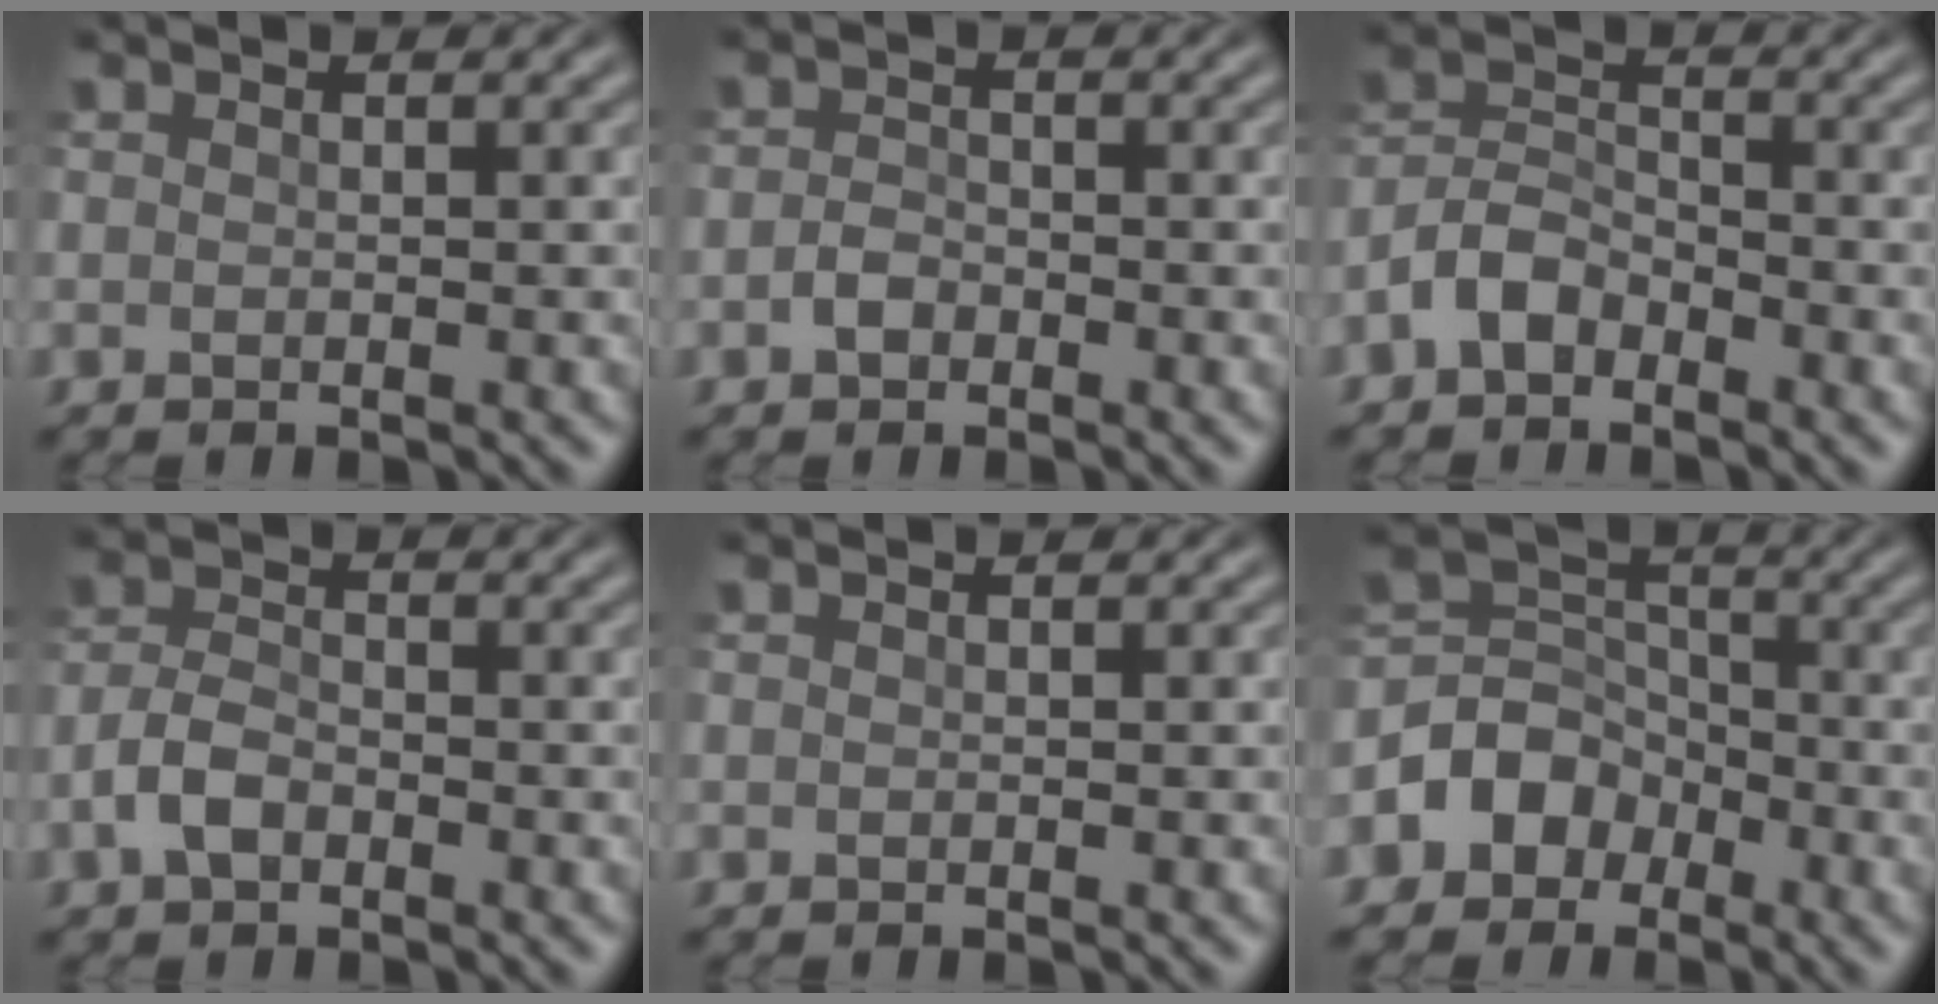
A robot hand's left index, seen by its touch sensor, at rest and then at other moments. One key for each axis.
{"total": 1.1, "fx": -0.5, "fy": 0.9, "fz": 0.5, "tx": -0.009, "ty": 0.008, "tz": -0.013}
{"total": 3.0, "fx": -2.1, "fy": 1.7, "fz": 1.4, "tx": -0.030, "ty": 0.012, "tz": -0.052}
{"total": 2.2, "fx": -1.2, "fy": 1.2, "fz": 1.4, "tx": -0.031, "ty": 0.010, "tz": -0.030}
{"total": 0.0}
{"total": 4.2, "fx": -2.2, "fy": 3.4, "fz": 1.2, "tx": -0.011, "ty": 0.014, "tz": -0.051}